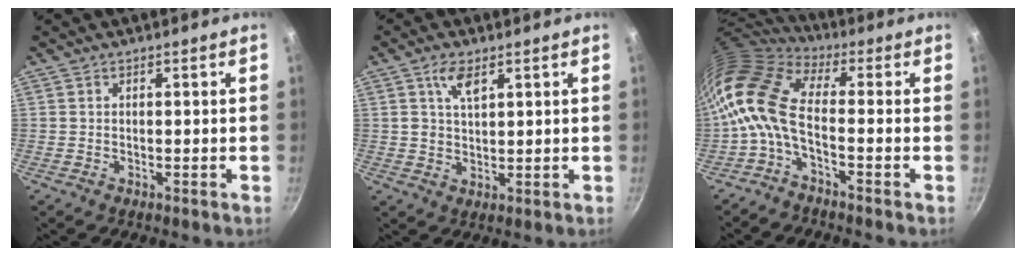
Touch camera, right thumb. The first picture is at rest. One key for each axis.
{"total": 4.6, "fx": 2.4, "fy": 2.3, "fz": 3.2, "tx": -0.053, "ty": -0.010, "tz": 0.047}
{"total": 11.6, "fx": -1.9, "fy": 5.1, "fz": 10.2, "tx": -0.209, "ty": 0.024, "tz": -0.057}